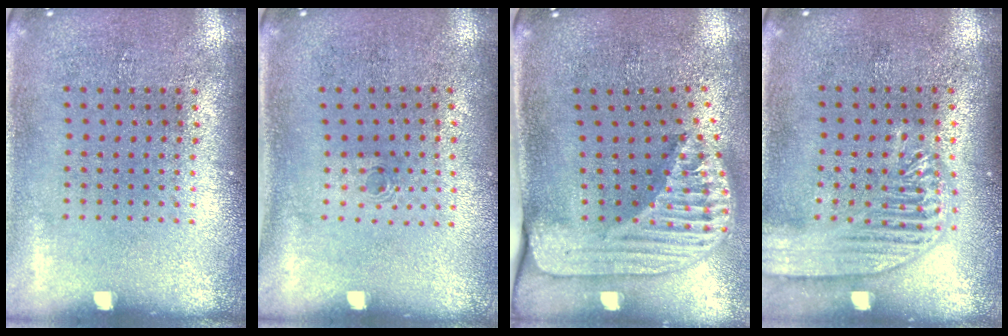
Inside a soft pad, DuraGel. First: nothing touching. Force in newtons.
{"total": 0.5, "press": 0.3, "slide": 0.4}
{"total": 2.5, "press": 1.8, "slide": 1.7}
{"total": 2.0, "press": 2.0, "slide": 0.2}